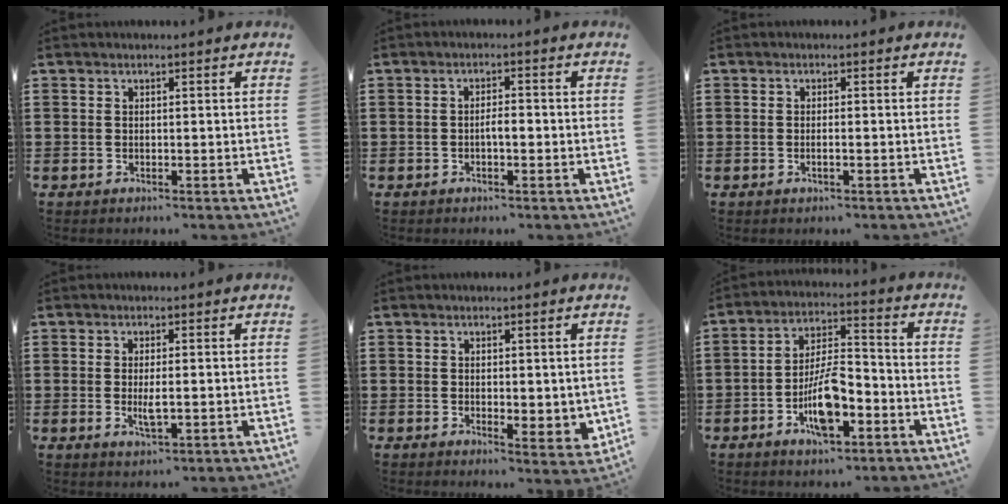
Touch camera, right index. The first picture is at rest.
{"total": 2.3, "force": [-0.7, 0.7, 2.1], "torque": [-0.038, 0.003, -0.013]}
{"total": 0.9, "force": [-0.4, 0.1, 0.9], "torque": [-0.016, -0.004, -0.006]}
{"total": 3.0, "force": [-0.3, 0.8, 2.9], "torque": [-0.058, -0.005, -0.008]}
{"total": 2.4, "force": [0.6, 1.3, 1.9], "torque": [-0.030, 0.005, 0.008]}
{"total": 9.0, "force": [-4.0, 3.3, 7.3], "torque": [-0.151, 0.000, -0.075]}